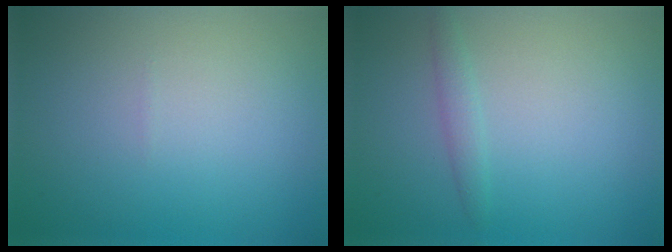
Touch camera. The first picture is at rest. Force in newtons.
{"total": 1.3, "press": 1.3, "slide": 0.0}